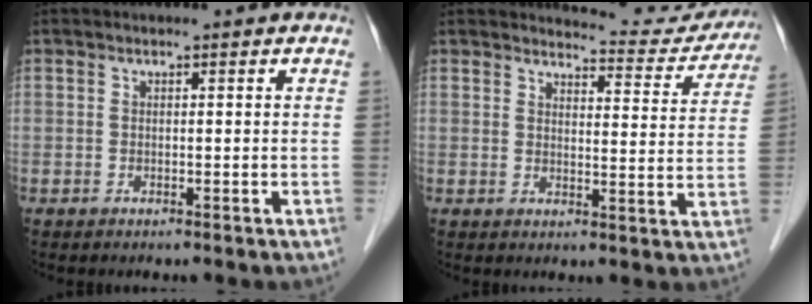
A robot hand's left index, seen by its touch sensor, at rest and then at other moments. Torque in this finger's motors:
{"motor_torque": [0.93, -1.21, -0.13, -0.05]}